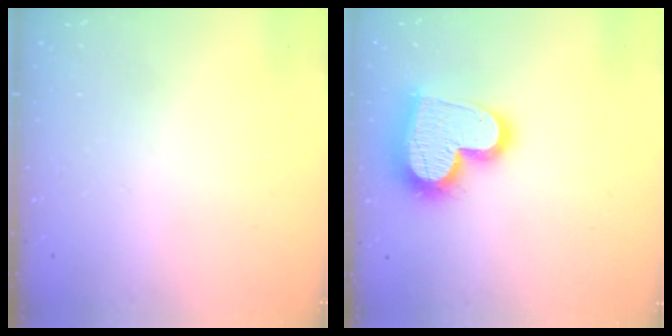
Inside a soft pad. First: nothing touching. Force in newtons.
{"total": 19.3, "press": 19.2, "slide": 1.5}